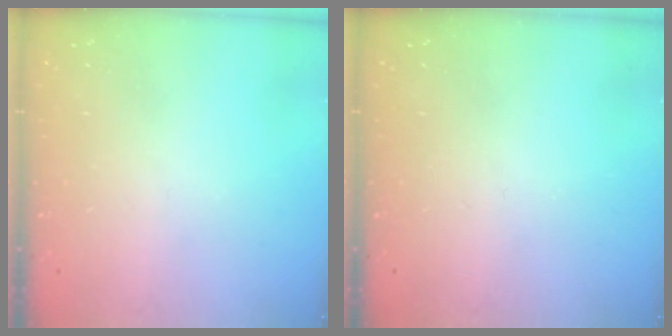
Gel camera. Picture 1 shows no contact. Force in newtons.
{"total": 0.0}